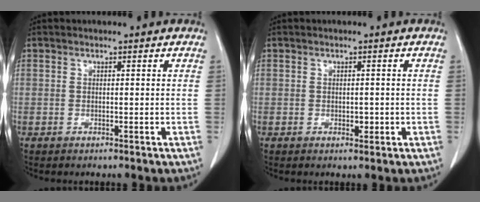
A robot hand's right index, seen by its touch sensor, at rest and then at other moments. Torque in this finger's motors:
{"motor_torque": [-0.13, 0.04, -0.01, 0.02]}